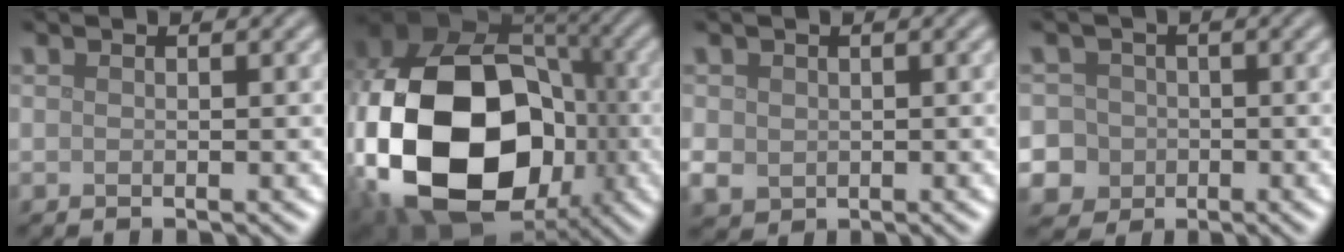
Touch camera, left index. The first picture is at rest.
{"total": 21.8, "force": [-4.6, 16.1, 14.0], "torque": [-0.313, -0.036, -0.069]}
{"total": 2.0, "force": [0.2, 1.8, 0.8], "torque": [-0.020, -0.004, 0.003]}
{"total": 8.4, "force": [-2.1, 7.9, 1.9], "torque": [-0.040, 0.003, -0.070]}